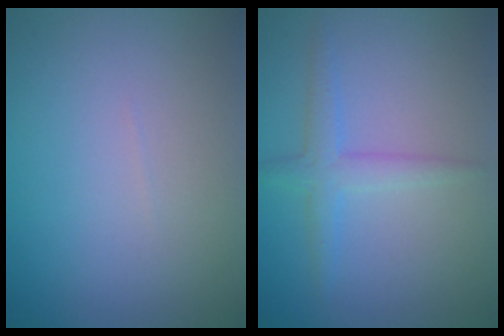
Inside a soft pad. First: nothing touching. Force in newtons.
{"total": 2.5, "press": 2.5, "slide": 0.1}